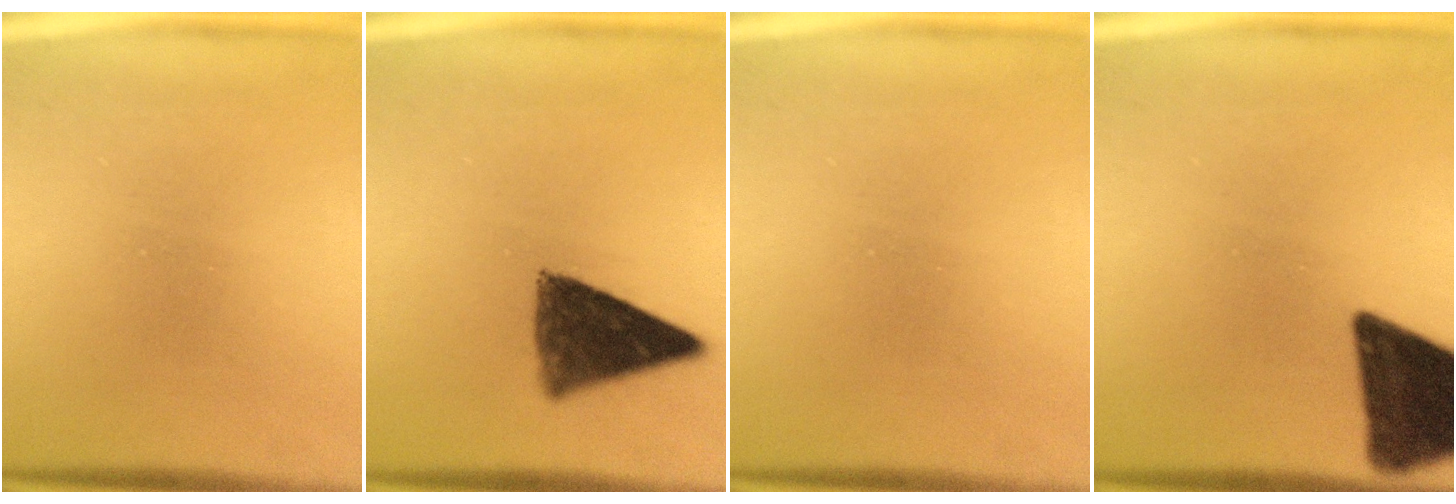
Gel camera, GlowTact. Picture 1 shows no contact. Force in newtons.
{"total": 10.1}
{"total": 0.0}
{"total": 15.8}